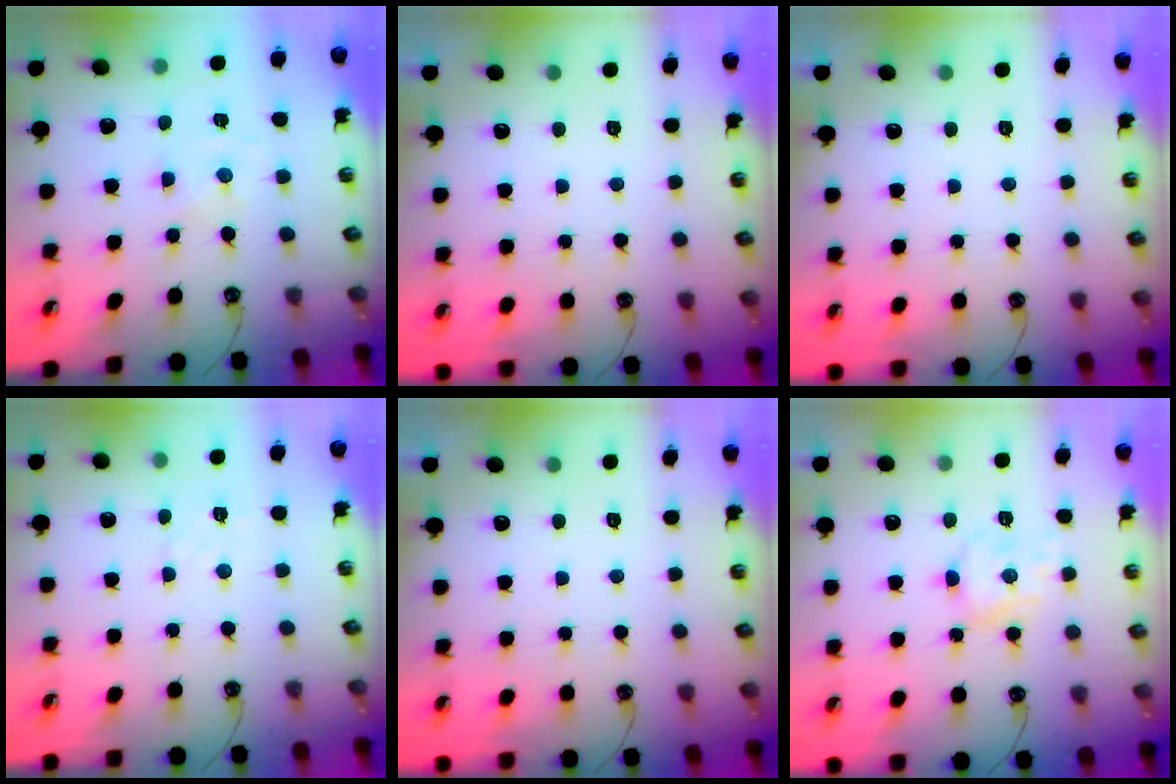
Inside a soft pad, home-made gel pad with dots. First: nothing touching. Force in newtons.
{"total": 0.0}
{"total": 0.0}
{"total": 3.7, "press": 3.6, "slide": 0.6}
{"total": 0.0}
{"total": 7.2, "press": 7.2, "slide": 0.6}